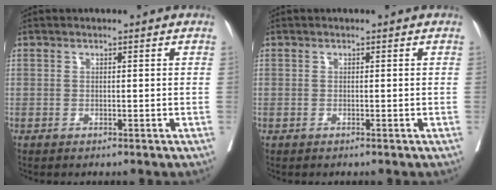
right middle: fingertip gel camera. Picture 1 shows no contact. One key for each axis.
{"total": 0.0}